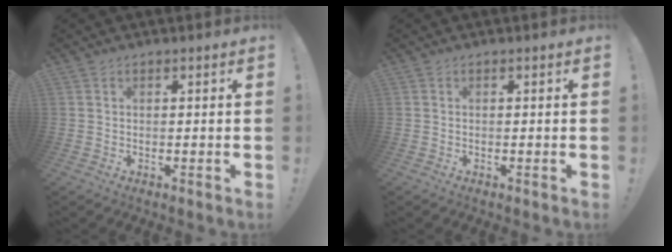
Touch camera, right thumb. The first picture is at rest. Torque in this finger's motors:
{"motor_torque": [-0.17, 0.07, -0.01, 0.05, 0.00]}